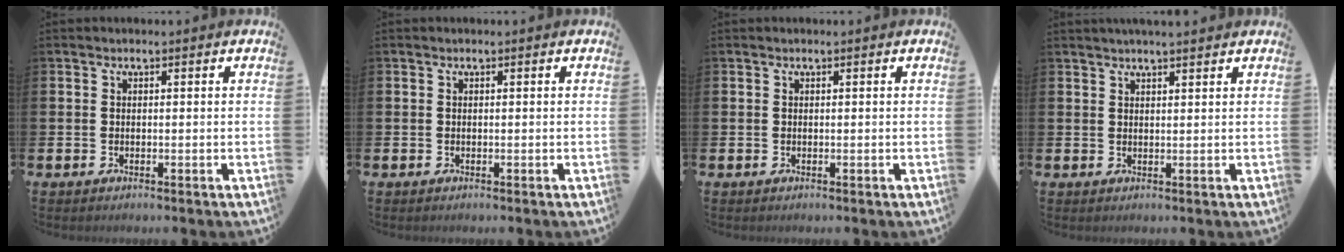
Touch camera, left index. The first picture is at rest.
{"total": 0.0}
{"total": 0.0}
{"total": 2.5, "force": [2.3, 0.1, 0.8], "torque": [-0.010, -0.007, 0.040]}